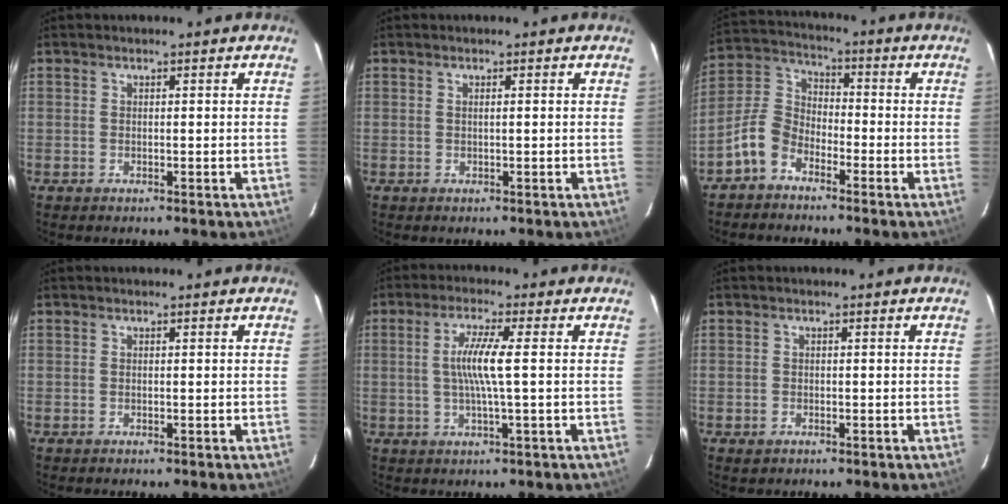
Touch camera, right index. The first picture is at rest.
{"total": 0.6, "force": [0.1, -0.2, 0.5], "torque": [-0.010, 0.001, 0.001]}
{"total": 7.8, "force": [-5.0, 4.8, 3.5], "torque": [-0.082, 0.025, -0.109]}
{"total": 0.0}
{"total": 6.3, "force": [0.2, -0.3, 6.3], "torque": [-0.121, -0.003, 0.005]}
{"total": 1.3, "force": [-0.7, 1.0, 0.4], "torque": [-0.007, -0.002, -0.009]}